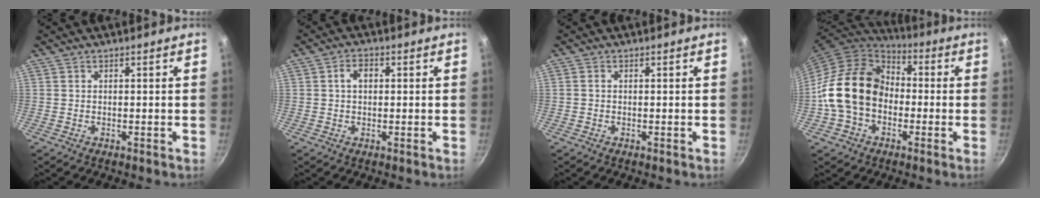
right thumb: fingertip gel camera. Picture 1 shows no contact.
{"total": 3.4, "force": [0.5, 2.4, 2.4], "torque": [-0.029, 0.009, 0.005]}
{"total": 0.5, "force": [0.0, 0.4, 0.3], "torque": [-0.005, 0.004, -0.002]}
{"total": 17.5, "force": [-1.7, 13.5, 10.9], "torque": [-0.166, 0.044, -0.041]}